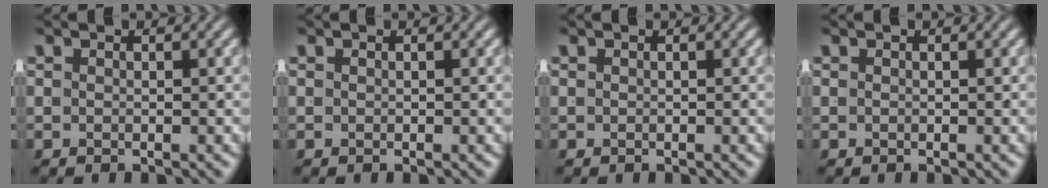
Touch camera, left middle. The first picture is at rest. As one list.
[{"total": 0.0}, {"total": 0.0}, {"total": 0.0}]